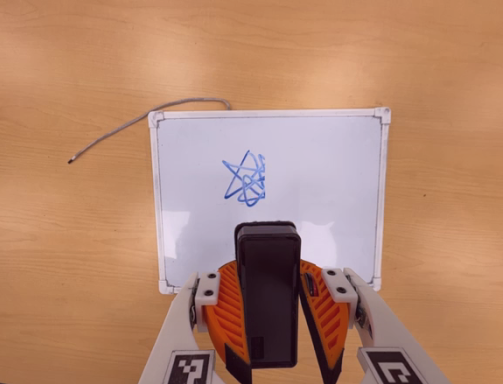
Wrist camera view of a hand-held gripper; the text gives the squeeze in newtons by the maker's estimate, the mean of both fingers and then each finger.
{"total": 10.4, "left": 9.2, "right": 11.6}